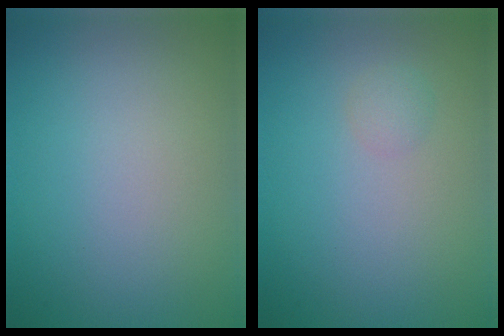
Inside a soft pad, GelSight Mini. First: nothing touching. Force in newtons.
{"total": 1.0, "press": 1.0, "slide": 0.0}